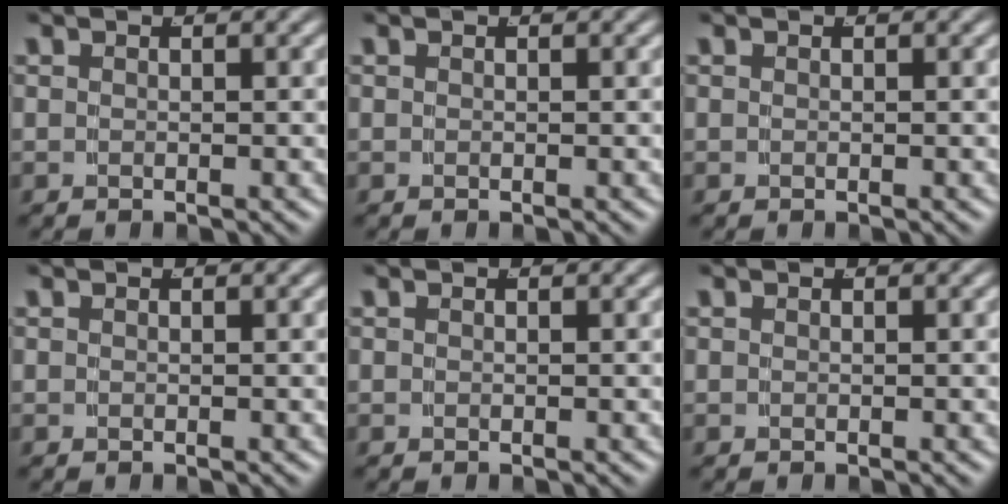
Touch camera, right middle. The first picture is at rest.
{"total": 0.0}
{"total": 0.0}
{"total": 0.0}
{"total": 0.0}
{"total": 0.0}